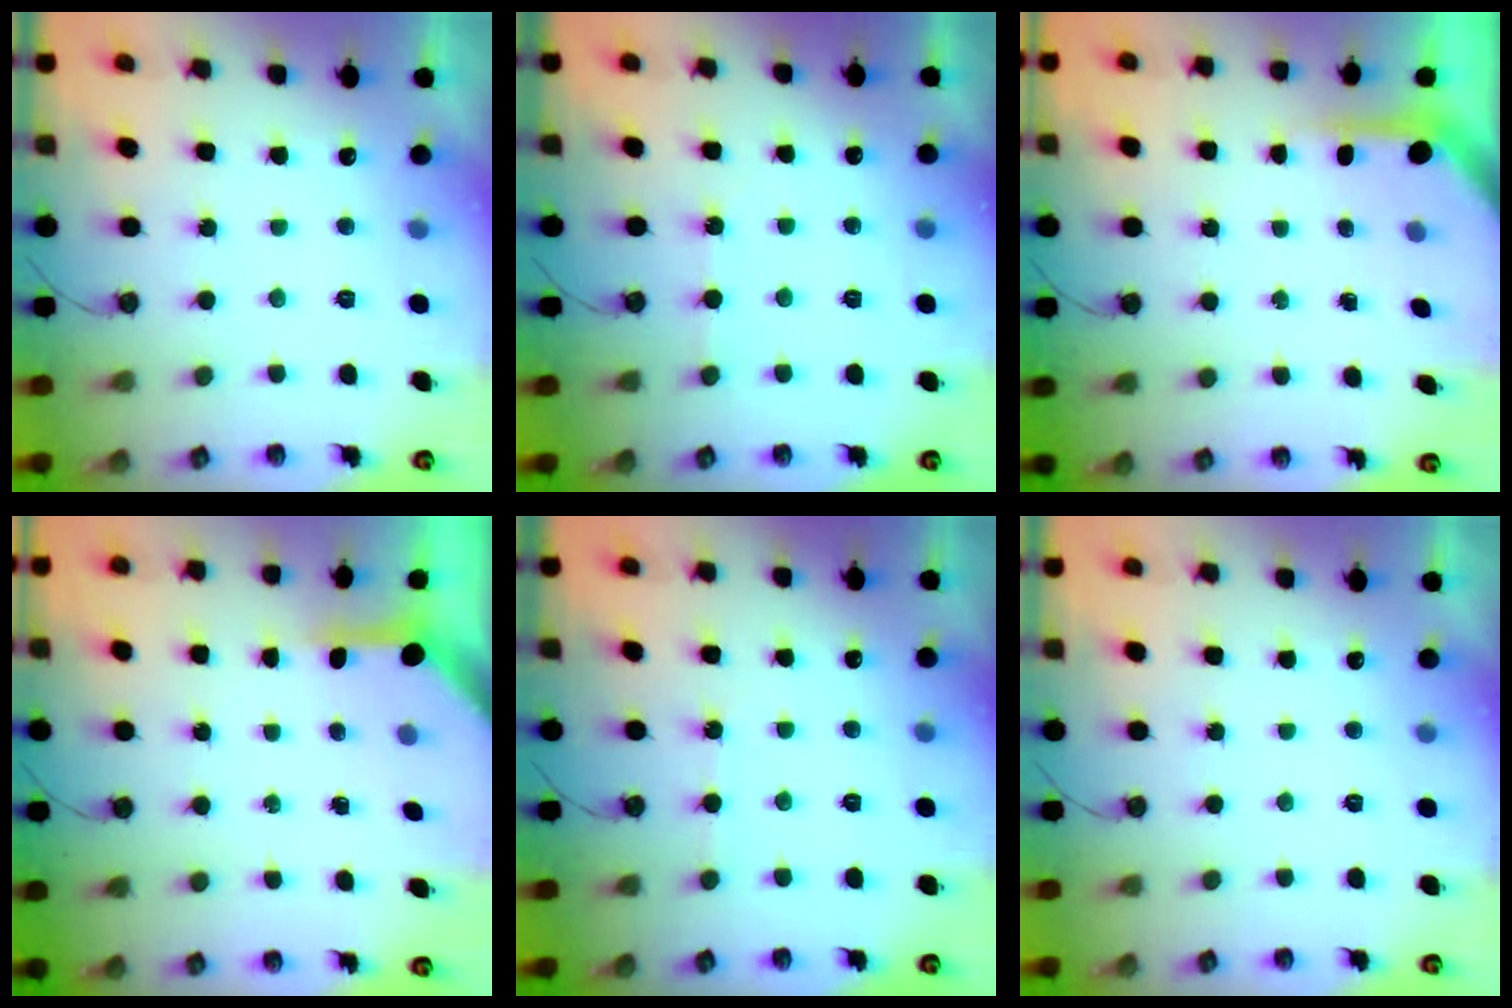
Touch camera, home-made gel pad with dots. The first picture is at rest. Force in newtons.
{"total": 2.4, "press": 2.4, "slide": 0.4}
{"total": 3.9, "press": 3.9, "slide": 0.3}
{"total": 5.3, "press": 5.3, "slide": 0.4}
{"total": 1.6, "press": 1.5, "slide": 0.3}
{"total": 0.0}